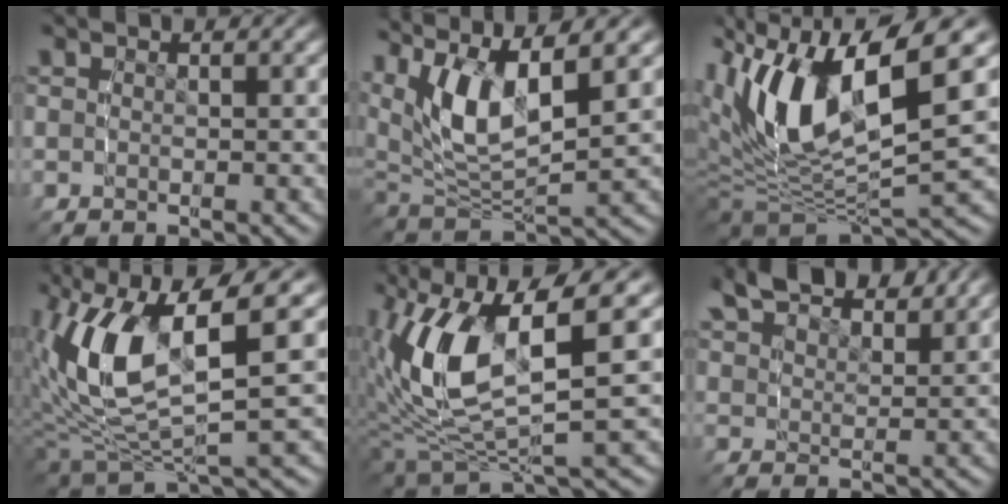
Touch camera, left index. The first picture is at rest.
{"total": 9.7, "force": [2.8, 6.1, 7.0], "torque": [-0.163, -0.004, 0.046]}
{"total": 13.3, "force": [0.2, 8.5, 10.2], "torque": [-0.232, -0.031, 0.016]}
{"total": 11.0, "force": [0.8, 6.6, 8.8], "torque": [-0.202, -0.025, 0.027]}
{"total": 11.9, "force": [0.7, 7.3, 9.4], "torque": [-0.215, -0.029, 0.026]}
{"total": 4.7, "force": [3.9, 1.9, 1.9], "torque": [-0.037, 0.002, 0.065]}